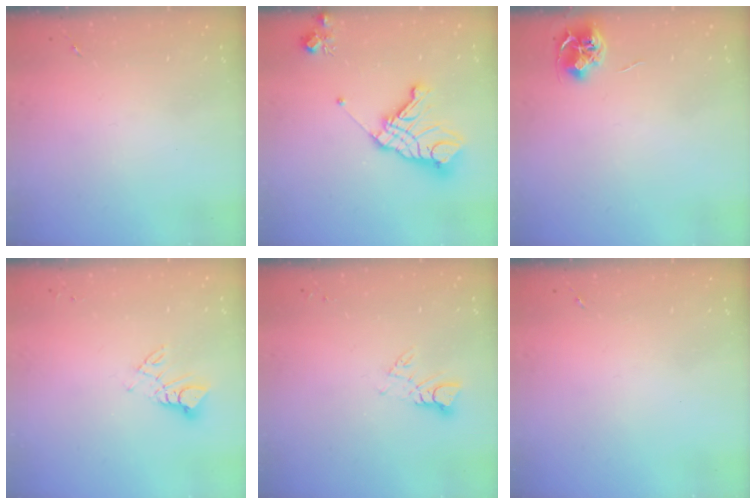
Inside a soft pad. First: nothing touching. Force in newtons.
{"total": 17.5, "press": 17.4, "slide": 2.0}
{"total": 7.1, "press": 7.1, "slide": 0.4}
{"total": 6.2, "press": 6.1, "slide": 0.4}
{"total": 4.5, "press": 4.5, "slide": 0.5}
{"total": 0.0}